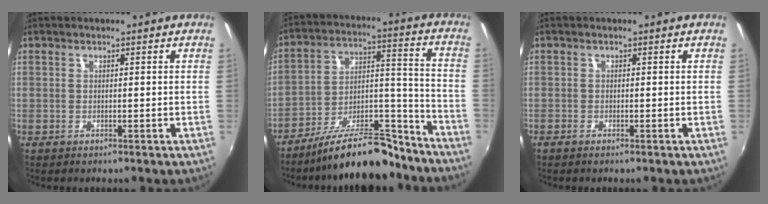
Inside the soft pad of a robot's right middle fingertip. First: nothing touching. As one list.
[{"total": 18.5, "force": [-15.1, 5.0, 9.3], "torque": [-0.153, 0.021, -0.224]}, {"total": 0.8, "force": [-0.7, 0.0, 0.4], "torque": [-0.008, -0.003, -0.015]}]